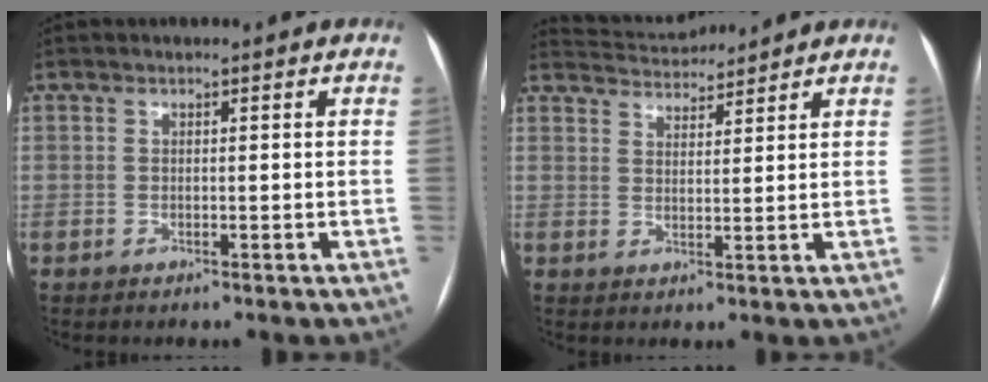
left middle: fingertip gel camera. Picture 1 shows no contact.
{"total": 5.4, "force": [5.4, 0.2, -0.2], "torque": [-0.007, 0.020, 0.091]}